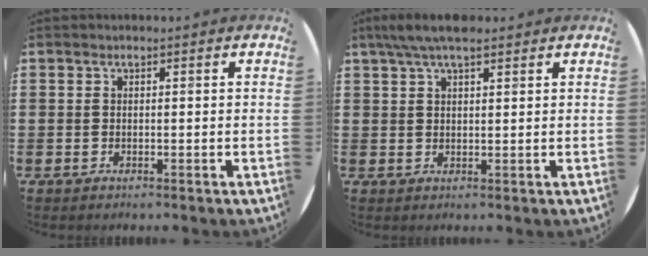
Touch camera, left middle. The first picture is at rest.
{"total": 4.3, "force": [3.2, 1.1, 2.6], "torque": [-0.057, 0.003, 0.058]}